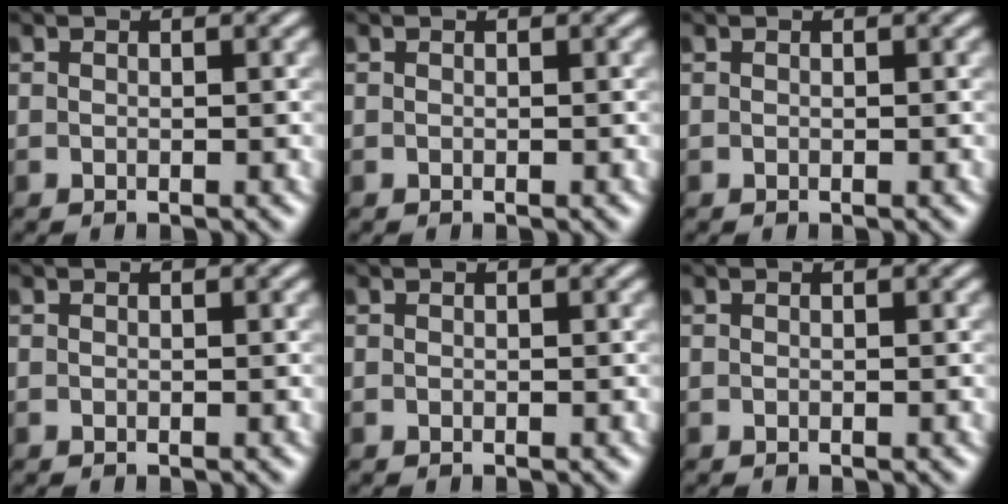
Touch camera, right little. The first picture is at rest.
{"total": 0.0}
{"total": 0.0}
{"total": 0.0}
{"total": 0.0}
{"total": 0.0}